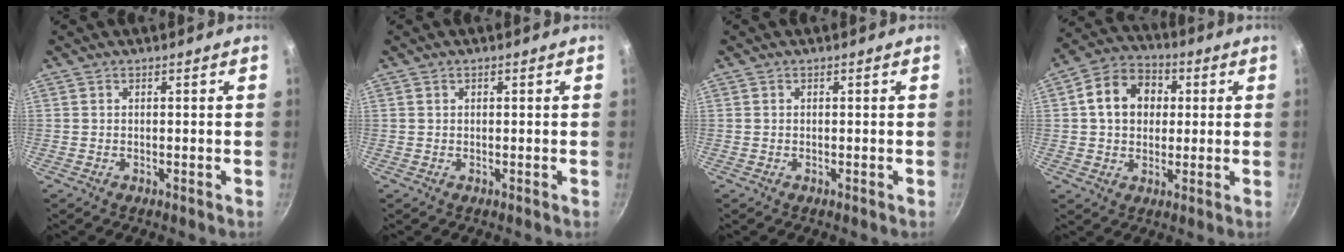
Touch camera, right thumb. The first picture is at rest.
{"total": 0.6, "force": [0.2, 0.5, 0.3], "torque": [-0.003, 0.004, 0.004]}
{"total": 0.0}
{"total": 11.6, "force": [2.0, 9.2, 6.7], "torque": [-0.086, 0.021, 0.020]}